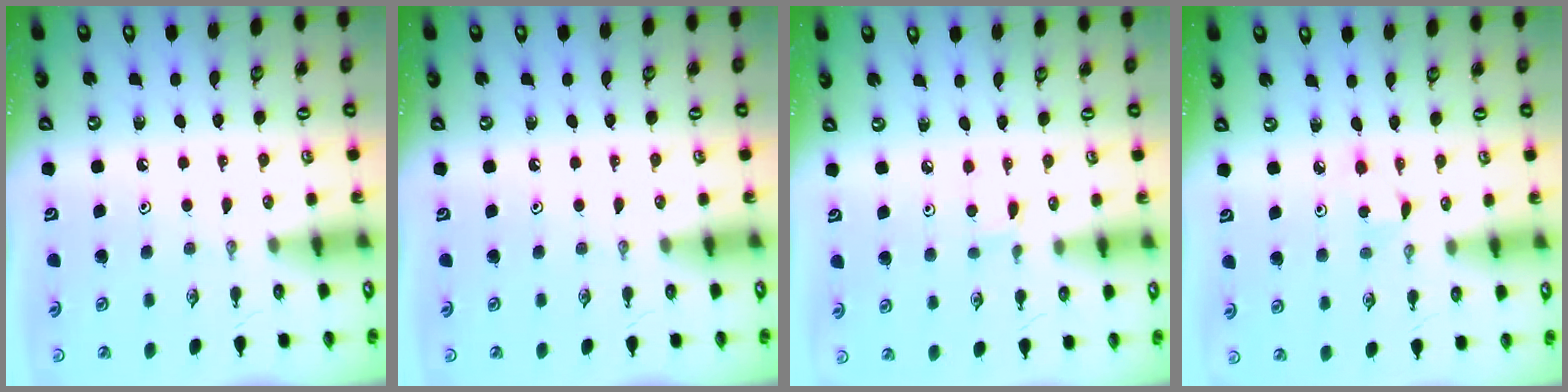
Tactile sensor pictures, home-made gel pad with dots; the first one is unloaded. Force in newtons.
{"total": 0.0}
{"total": 2.6, "press": 2.6, "slide": 0.3}
{"total": 3.8, "press": 3.7, "slide": 0.5}